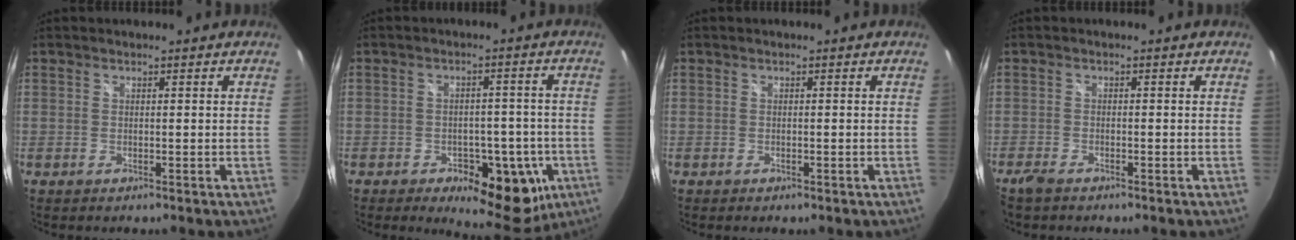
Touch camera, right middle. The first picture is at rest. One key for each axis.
{"total": 13.6, "fx": -6.3, "fy": 7.9, "fz": 9.1, "tx": -0.130, "ty": -0.008, "tz": -0.074}
{"total": 0.6, "fx": -0.4, "fy": 0.3, "fz": 0.2, "tx": -0.005, "ty": -0.002, "tz": -0.008}
{"total": 2.5, "fx": -2.1, "fy": 0.8, "fz": 1.1, "tx": -0.033, "ty": -0.006, "tz": -0.043}